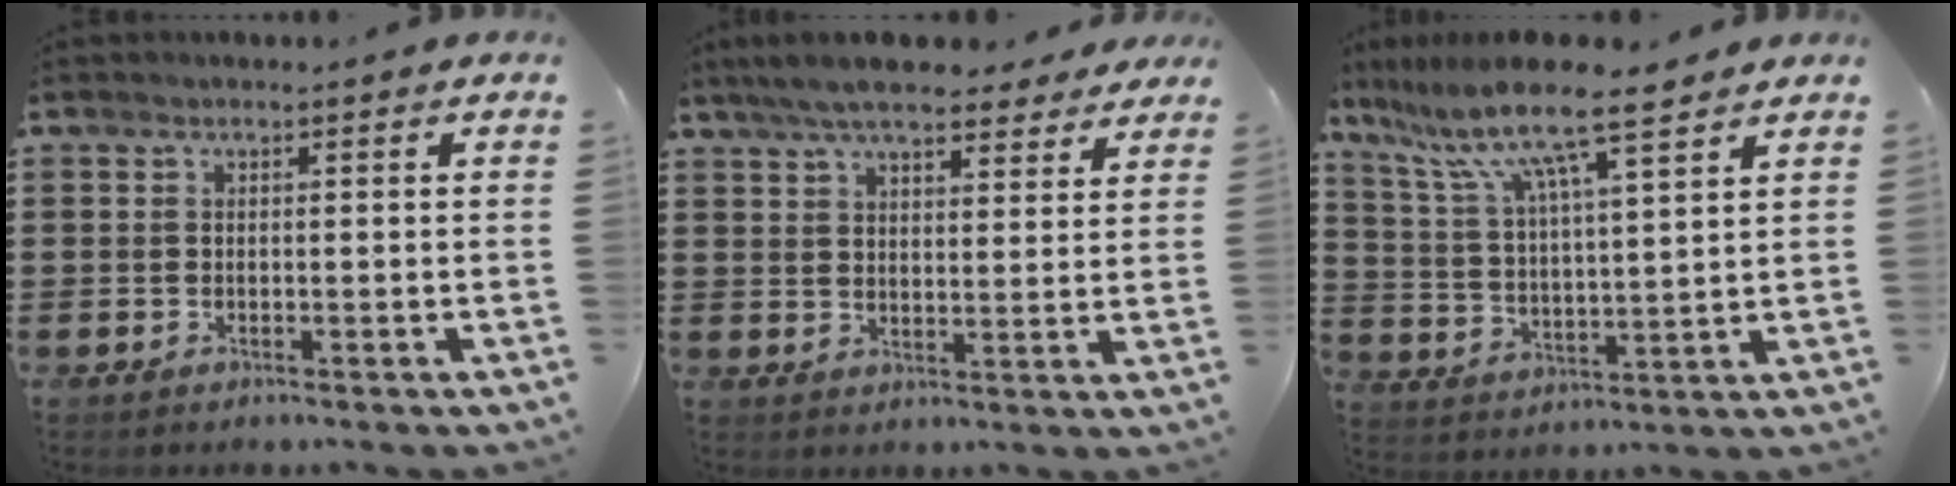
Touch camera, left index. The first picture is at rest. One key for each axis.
{"total": 7.3, "fx": 6.5, "fy": 1.5, "fz": 2.9, "tx": -0.079, "ty": -0.010, "tz": 0.120}
{"total": 10.5, "fx": 8.4, "fy": 1.0, "fz": 6.2, "tx": -0.149, "ty": -0.036, "tz": 0.142}